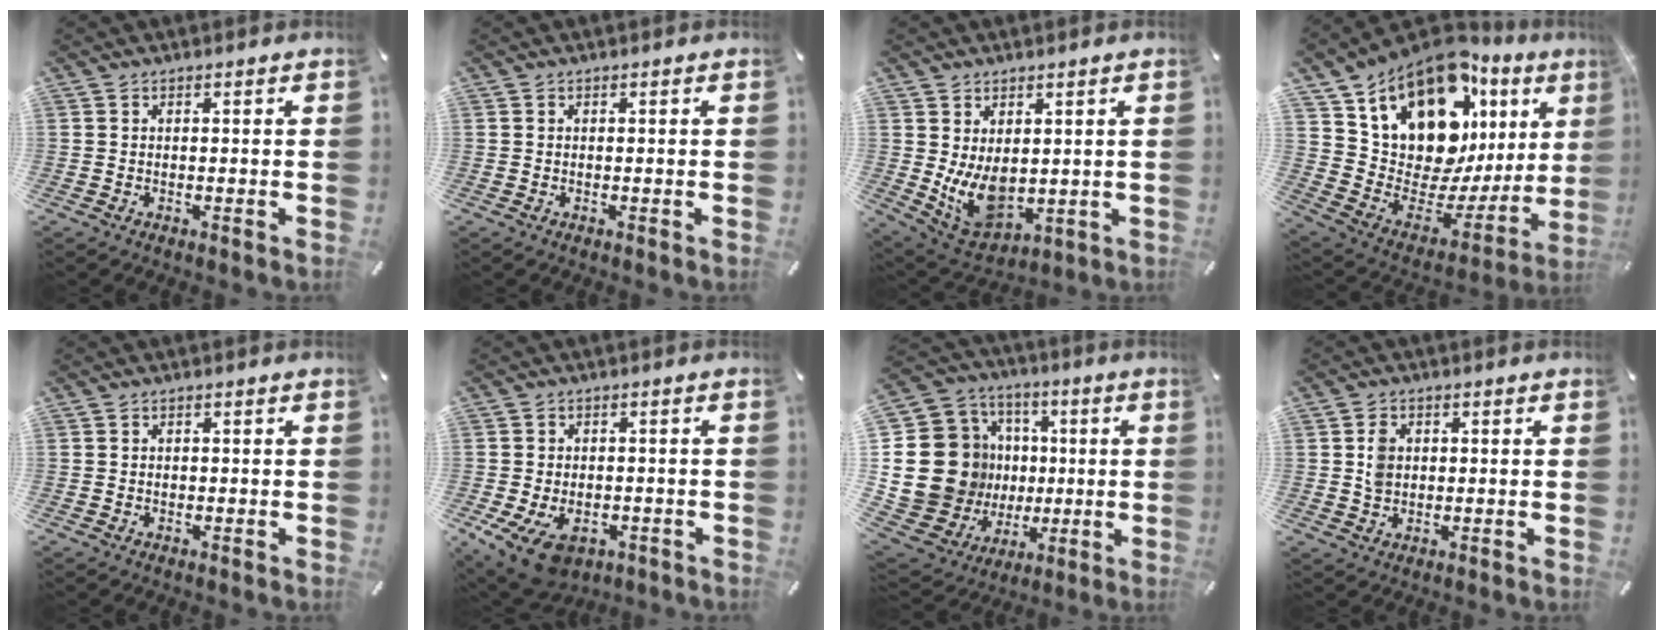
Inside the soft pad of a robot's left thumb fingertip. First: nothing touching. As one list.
[{"total": 0.0}, {"total": 9.7, "force": [1.1, 7.3, 6.3], "torque": [-0.118, -0.018, 0.027]}, {"total": 18.7, "force": [12.3, 10.3, 9.6], "torque": [-0.147, -0.111, 0.225]}, {"total": 0.6, "force": [-0.1, 0.6, 0.2], "torque": [-0.002, 0.006, -0.004]}, {"total": 9.1, "force": [-3.8, 6.4, 5.2], "torque": [-0.110, 0.022, -0.063]}, {"total": 22.4, "force": [0.2, 20.2, 9.6], "torque": [-0.191, -0.013, 0.051]}, {"total": 4.2, "force": [0.4, 3.6, 2.2], "torque": [-0.030, 0.005, 0.003]}]